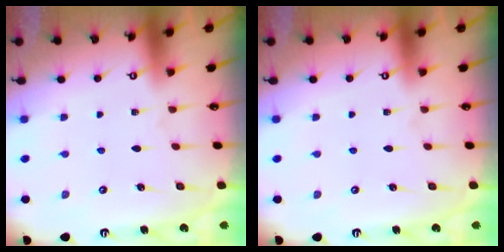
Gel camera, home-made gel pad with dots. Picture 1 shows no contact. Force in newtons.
{"total": 0.0}